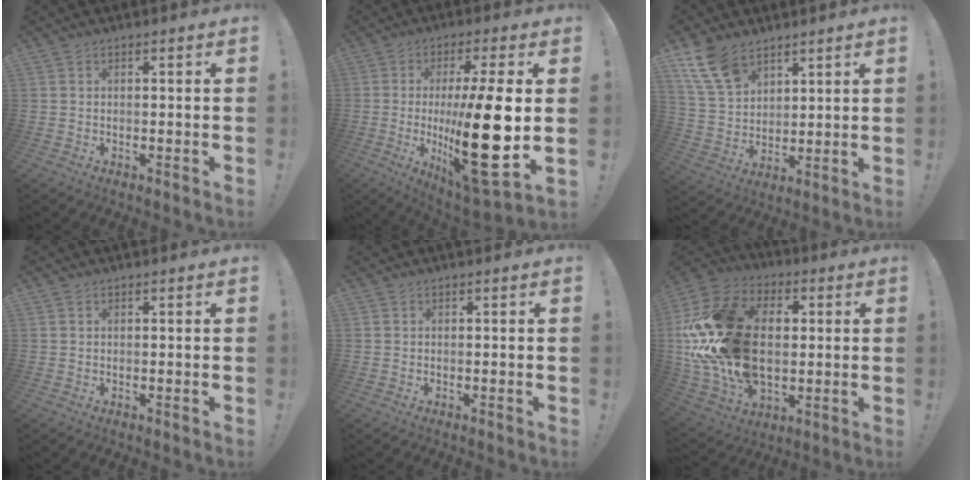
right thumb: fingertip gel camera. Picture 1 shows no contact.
{"total": 24.1, "force": [-1.5, 5.7, 23.3], "torque": [-0.398, -0.015, -0.020]}
{"total": 13.2, "force": [8.2, 8.2, 6.2], "torque": [-0.119, -0.043, 0.162]}
{"total": 0.0}
{"total": 0.0}
{"total": 30.0, "force": [2.5, 20.3, 21.9], "torque": [-0.432, 0.004, 0.058]}